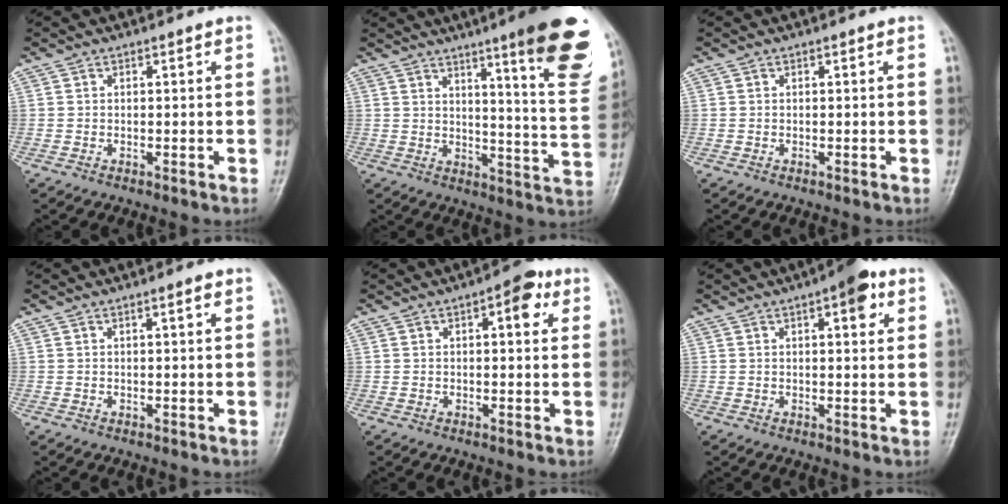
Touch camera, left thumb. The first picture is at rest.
{"total": 19.4, "force": [11.2, 2.4, 15.6], "torque": [-0.172, -0.067, 0.147]}
{"total": 0.0}
{"total": 1.0, "force": [0.5, 0.1, 0.9], "torque": [-0.015, 0.000, 0.008]}
{"total": 5.3, "force": [2.2, 2.2, 4.3], "torque": [-0.043, 0.001, 0.020]}
{"total": 6.1, "force": [2.8, 2.1, 4.9], "torque": [-0.052, -0.004, 0.031]}